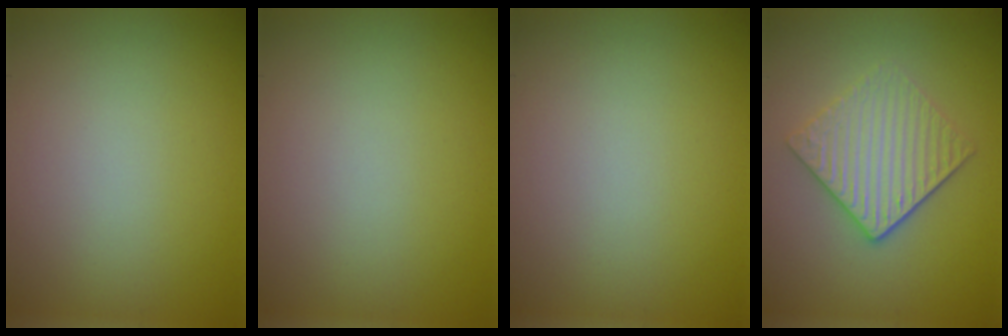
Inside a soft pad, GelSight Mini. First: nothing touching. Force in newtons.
{"total": 0.0}
{"total": 0.0}
{"total": 4.1, "press": 3.4, "slide": 2.3}